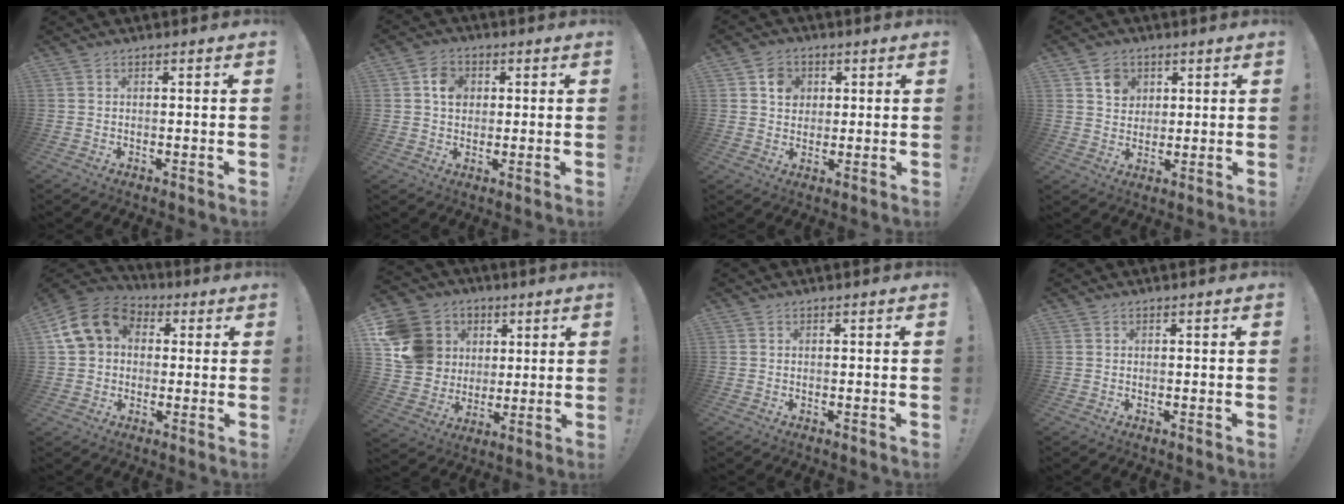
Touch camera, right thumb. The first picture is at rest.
{"total": 6.1, "force": [1.3, 5.0, 3.4], "torque": [-0.042, 0.004, 0.022]}
{"total": 6.1, "force": [2.0, 5.3, 2.3], "torque": [-0.028, -0.001, 0.036]}
{"total": 7.0, "force": [3.3, 5.8, 2.0], "torque": [-0.021, -0.015, 0.061]}
{"total": 14.2, "force": [3.6, 11.5, 7.5], "torque": [-0.126, 0.001, 0.073]}
{"total": 17.2, "force": [4.4, 15.4, 6.1], "torque": [-0.102, -0.005, 0.117]}
{"total": 0.0}
{"total": 0.0}